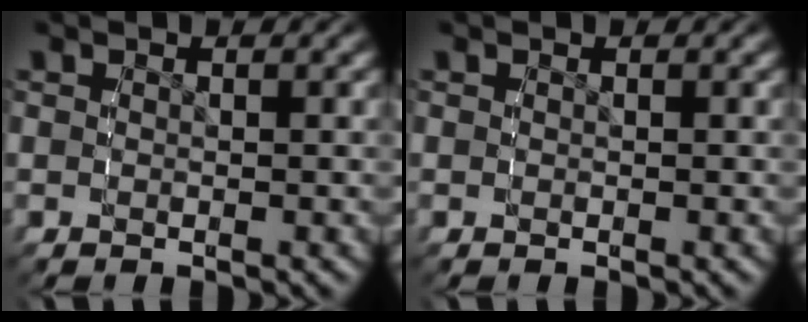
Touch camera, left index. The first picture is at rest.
{"total": 0.0}